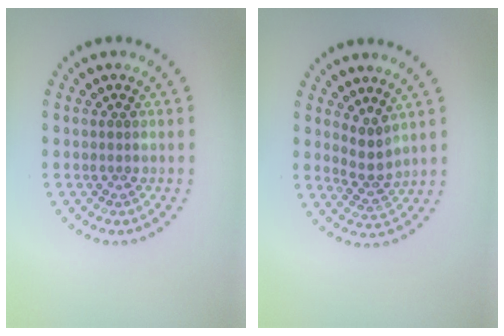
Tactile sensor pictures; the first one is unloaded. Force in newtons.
{"total": 2.2, "press": 1.5, "slide": 1.5}